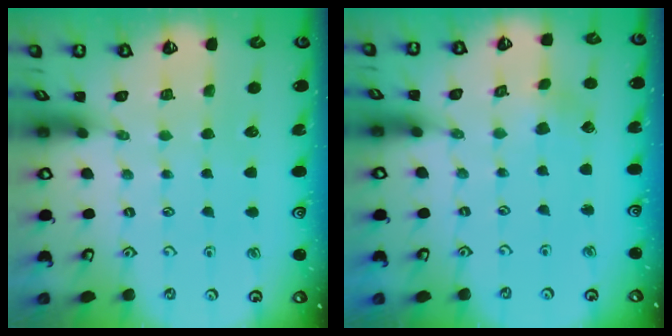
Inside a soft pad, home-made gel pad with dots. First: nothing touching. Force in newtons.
{"total": 1.8, "press": 1.8, "slide": 0.1}